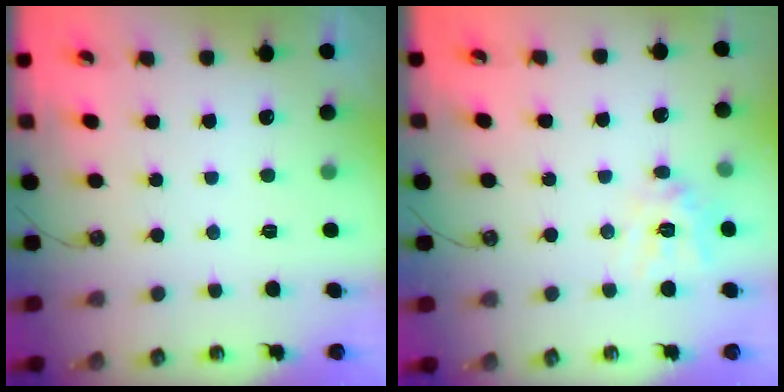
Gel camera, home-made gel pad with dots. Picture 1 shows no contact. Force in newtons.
{"total": 12.1, "press": 12.1, "slide": 1.1}